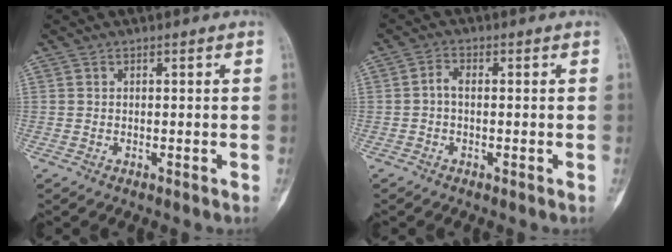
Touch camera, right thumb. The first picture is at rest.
{"total": 2.1, "force": [-0.3, 1.3, 1.6], "torque": [-0.030, 0.007, -0.010]}